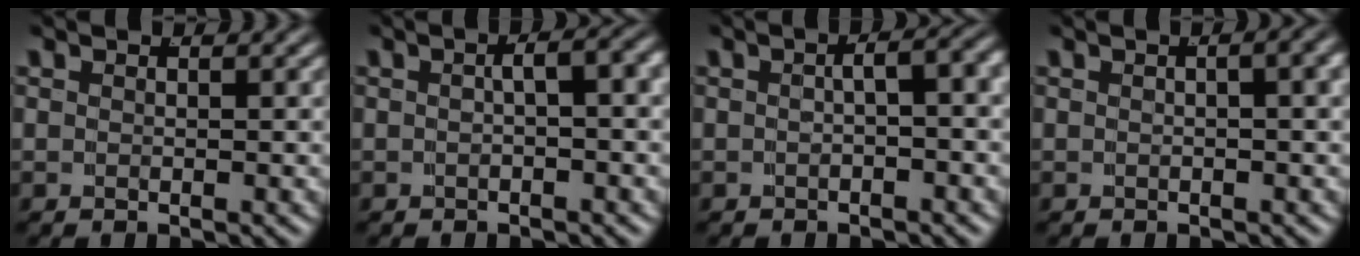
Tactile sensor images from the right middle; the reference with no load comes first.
{"total": 2.7, "force": [0.0, 0.6, 2.6], "torque": [-0.026, 0.010, 0.000]}
{"total": 2.9, "force": [-0.1, 0.8, 2.8], "torque": [-0.025, 0.011, -0.003]}
{"total": 2.0, "force": [0.2, 0.1, 2.0], "torque": [-0.018, 0.012, 0.004]}